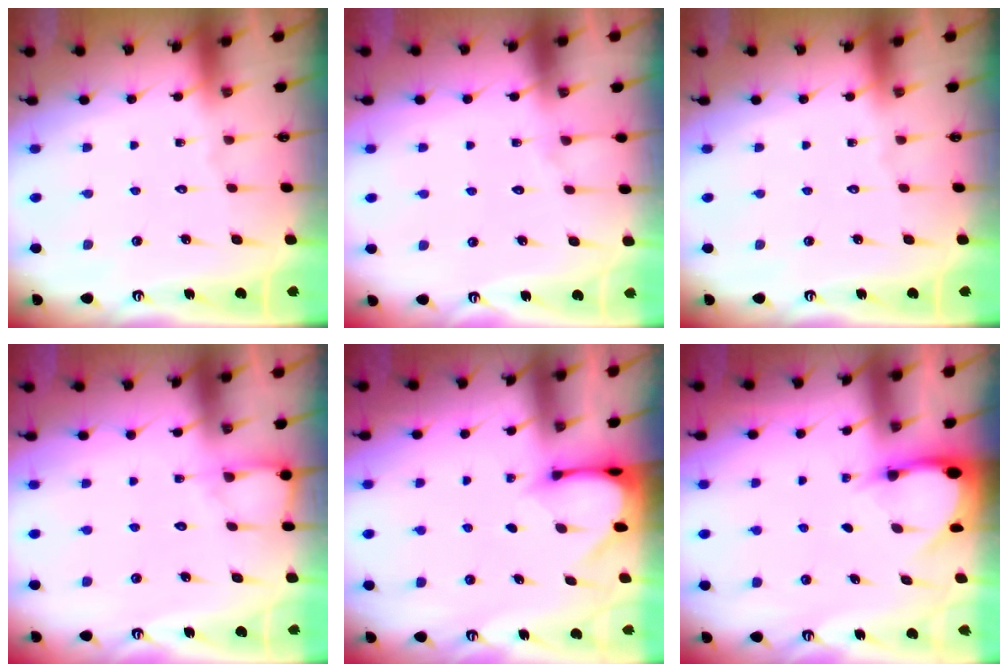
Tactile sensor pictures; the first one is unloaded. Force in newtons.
{"total": 2.9, "press": 2.9, "slide": 0.3}
{"total": 0.0}
{"total": 3.8, "press": 3.8, "slide": 0.4}
{"total": 3.0, "press": 3.0, "slide": 0.3}
{"total": 3.5, "press": 3.5, "slide": 0.2}